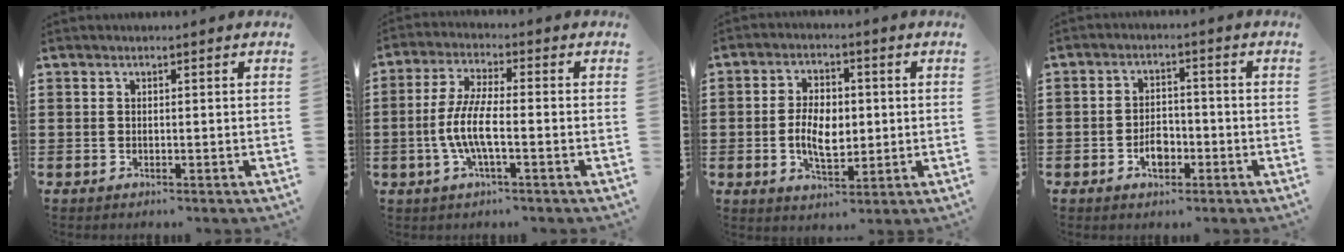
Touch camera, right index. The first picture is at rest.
{"total": 6.8, "force": [-1.9, 1.6, 6.3], "torque": [-0.152, -0.014, -0.046]}
{"total": 6.8, "force": [-0.3, 3.8, 5.6], "torque": [-0.105, 0.006, -0.009]}
{"total": 3.9, "force": [-1.6, 2.5, 2.6], "torque": [-0.039, 0.001, -0.030]}